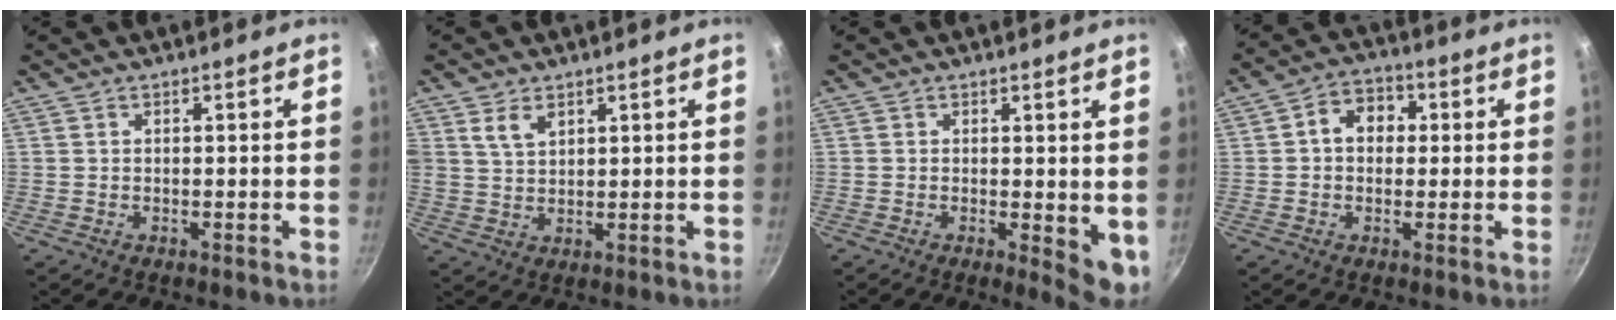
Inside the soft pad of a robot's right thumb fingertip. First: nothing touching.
{"total": 4.5, "force": [2.4, 2.8, 2.7], "torque": [-0.044, -0.010, 0.048]}
{"total": 5.6, "force": [0.1, 2.3, 5.0], "torque": [-0.057, -0.010, 0.003]}
{"total": 7.1, "force": [0.9, 5.7, 4.2], "torque": [-0.032, 0.013, 0.000]}